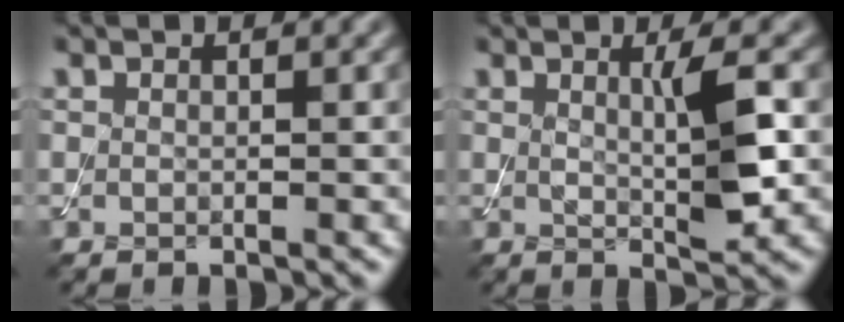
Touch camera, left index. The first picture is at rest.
{"total": 3.7, "force": [0.6, 0.5, 3.6], "torque": [-0.061, -0.009, 0.011]}